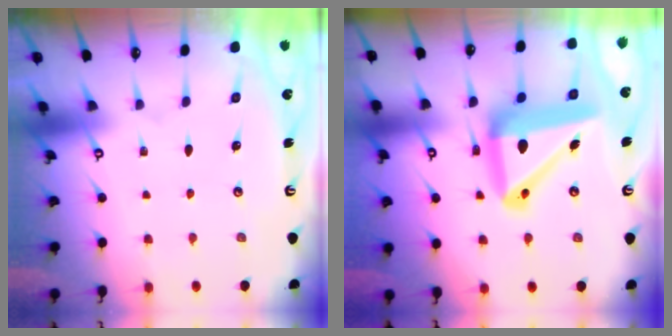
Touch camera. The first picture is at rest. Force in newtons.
{"total": 18.2, "press": 18.1, "slide": 2.3}